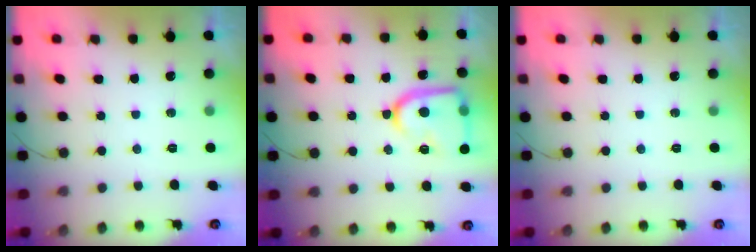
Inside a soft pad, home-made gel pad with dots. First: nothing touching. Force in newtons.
{"total": 16.4, "press": 16.4, "slide": 1.5}
{"total": 0.0}